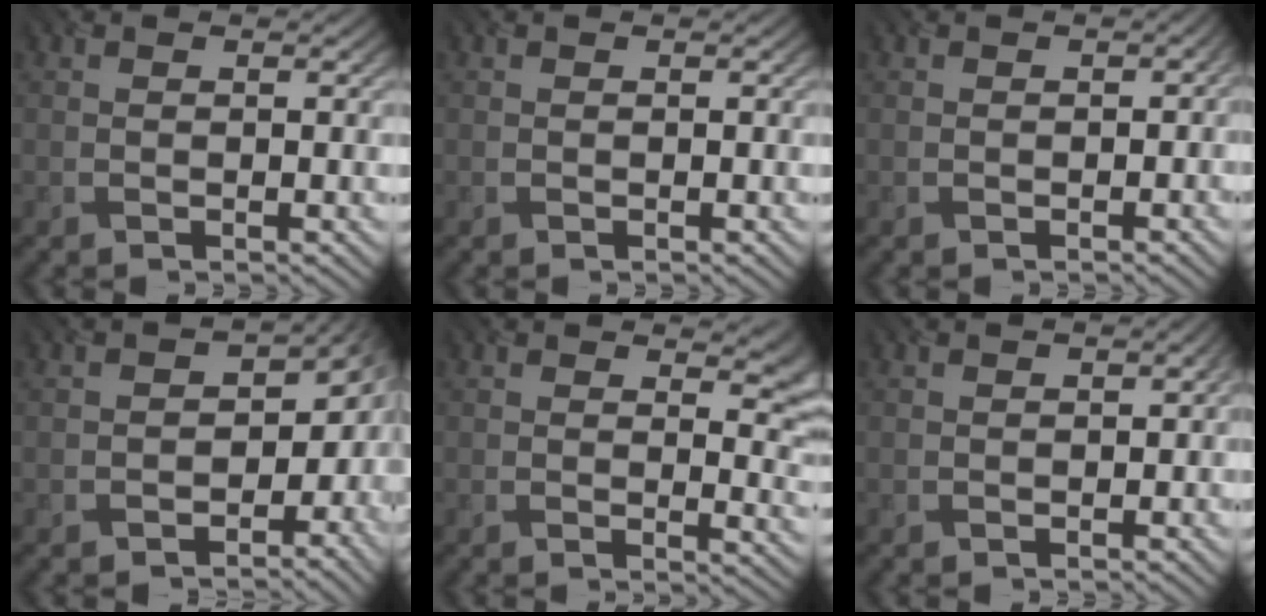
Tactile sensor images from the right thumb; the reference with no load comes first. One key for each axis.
{"total": 0.0}
{"total": 1.4, "fx": -0.8, "fy": 1.0, "fz": 0.4, "tx": -0.010, "ty": -0.010, "tz": -0.008}
{"total": 6.9, "fx": -2.9, "fy": 5.1, "fz": 3.7, "tx": -0.028, "ty": -0.034, "tz": -0.034}
{"total": 5.2, "fx": 2.9, "fy": 2.5, "fz": 3.6, "tx": -0.039, "ty": -0.010, "tz": 0.049}
{"total": 1.4, "fx": -0.8, "fy": 1.0, "fz": 0.5, "tx": -0.011, "ty": -0.011, "tz": -0.006}